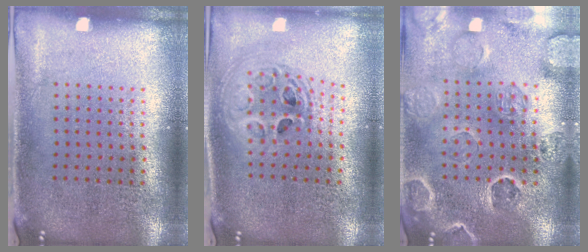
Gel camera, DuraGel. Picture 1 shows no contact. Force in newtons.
{"total": 1.9, "press": 1.6, "slide": 1.1}
{"total": 2.7, "press": 2.6, "slide": 0.8}